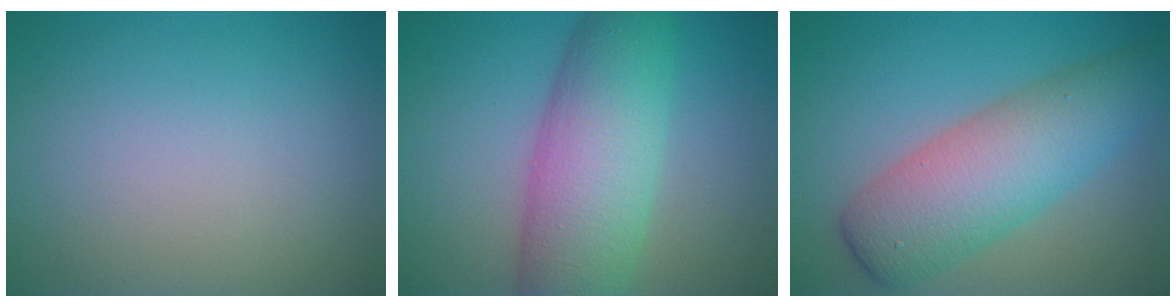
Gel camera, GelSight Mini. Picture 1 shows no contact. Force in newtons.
{"total": 8.4, "press": 8.4, "slide": 0.1}
{"total": 7.5, "press": 7.5, "slide": 0.4}